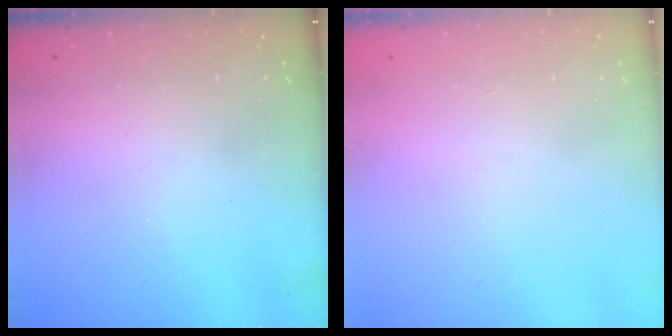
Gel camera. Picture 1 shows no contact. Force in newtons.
{"total": 0.0}